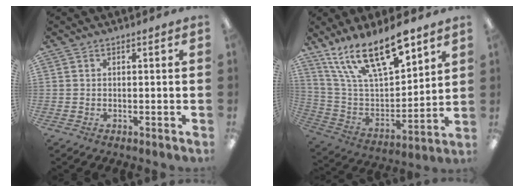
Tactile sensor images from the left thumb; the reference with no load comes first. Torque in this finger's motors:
{"motor_torque": [0.80, 0.67, 1.31, -1.47, 0.11]}